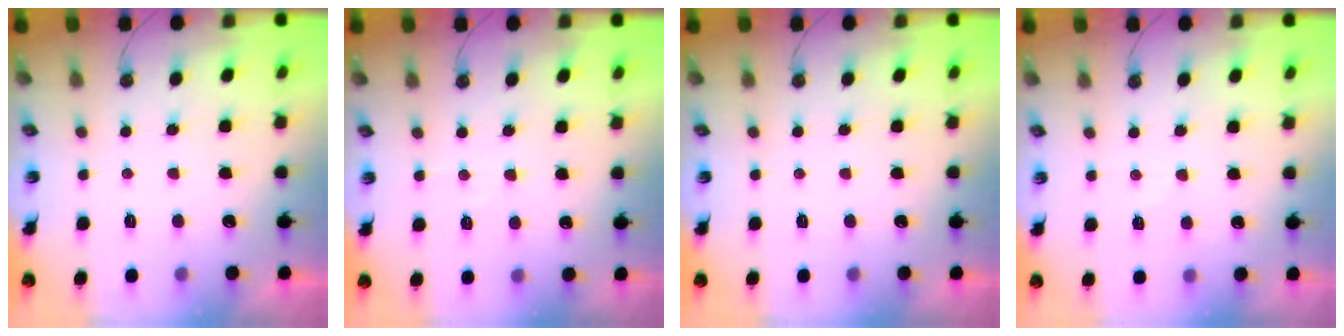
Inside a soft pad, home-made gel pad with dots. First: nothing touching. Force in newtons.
{"total": 4.4, "press": 4.4, "slide": 0.7}
{"total": 0.0}
{"total": 3.7, "press": 3.6, "slide": 0.6}